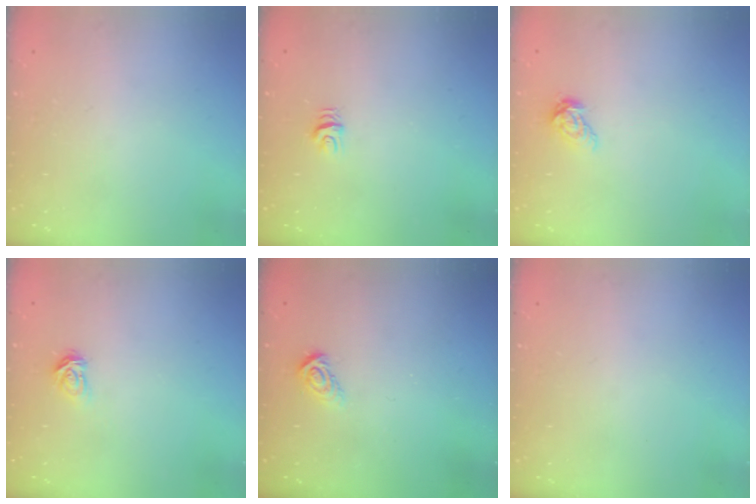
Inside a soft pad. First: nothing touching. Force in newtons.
{"total": 5.0, "press": 5.0, "slide": 0.5}
{"total": 7.0, "press": 7.0, "slide": 0.4}
{"total": 3.8, "press": 3.8, "slide": 0.5}
{"total": 5.0, "press": 5.0, "slide": 0.2}
{"total": 0.0}